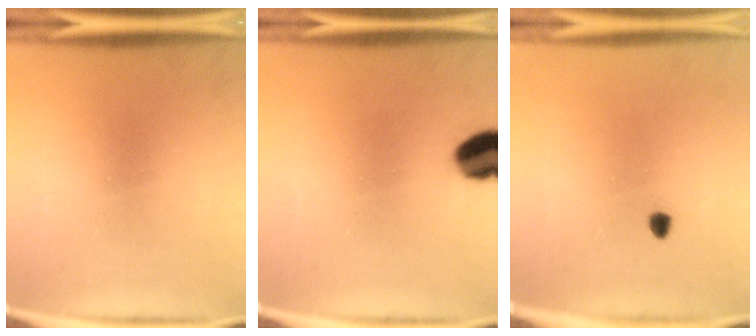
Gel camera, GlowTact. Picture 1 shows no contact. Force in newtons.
{"total": 9.0}
{"total": 0.9}